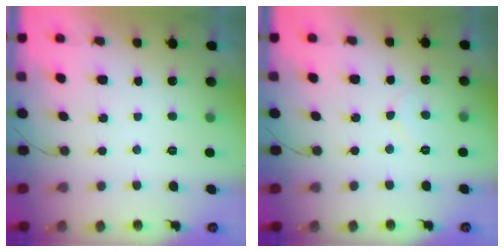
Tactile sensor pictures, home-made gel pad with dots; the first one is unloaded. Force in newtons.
{"total": 5.2, "press": 5.2, "slide": 0.5}